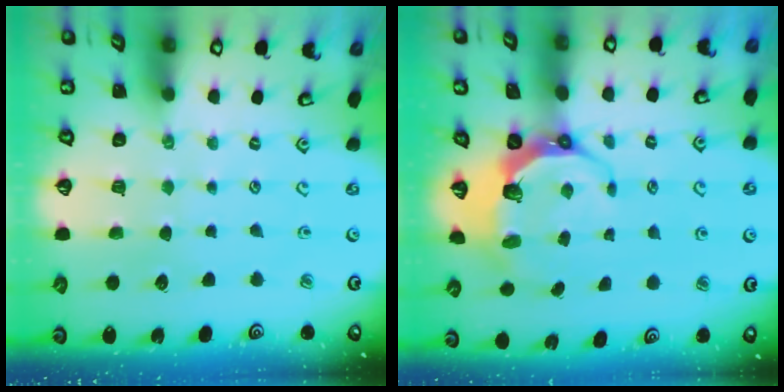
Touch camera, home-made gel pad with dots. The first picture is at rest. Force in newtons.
{"total": 8.1, "press": 6.9, "slide": 4.2}